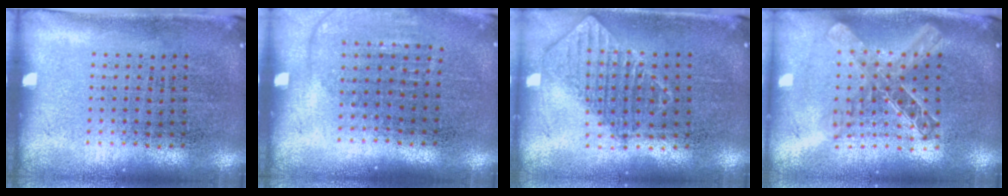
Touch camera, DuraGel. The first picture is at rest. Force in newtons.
{"total": 1.3, "press": 1.2, "slide": 0.5}
{"total": 0.8, "press": 0.8, "slide": 0.0}
{"total": 2.0, "press": 1.7, "slide": 1.0}